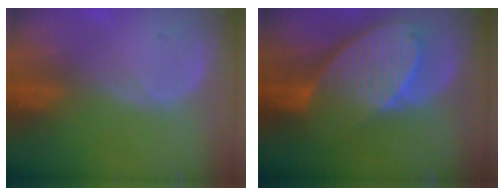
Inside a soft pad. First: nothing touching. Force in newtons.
{"total": 10.2, "press": 8.8, "slide": 5.0}